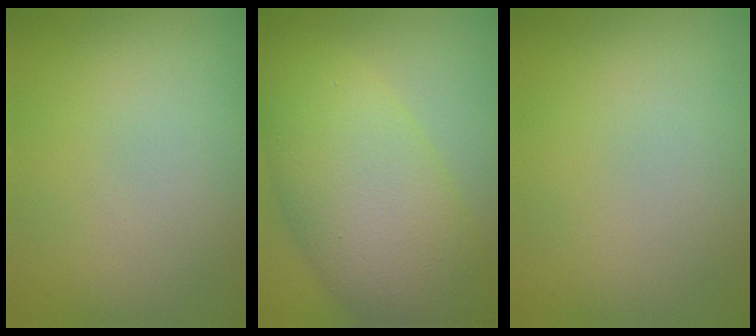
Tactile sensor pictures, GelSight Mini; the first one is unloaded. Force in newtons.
{"total": 10.0, "press": 10.0, "slide": 0.4}
{"total": 0.0}